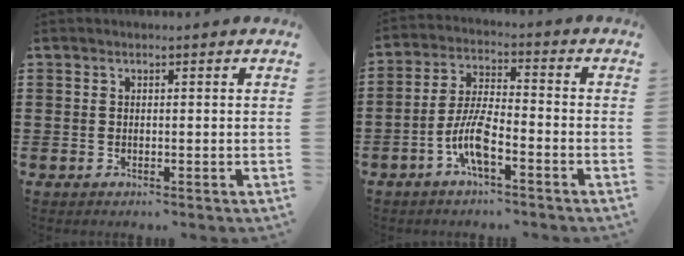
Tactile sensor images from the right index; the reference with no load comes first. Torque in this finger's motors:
{"motor_torque": [2.14, 0.00, 0.75, 0.15]}